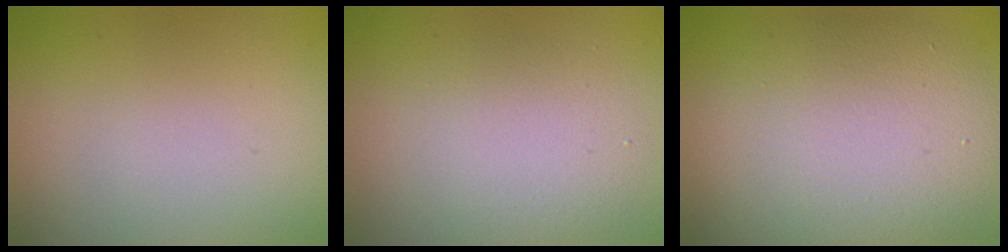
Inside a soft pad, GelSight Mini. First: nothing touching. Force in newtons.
{"total": 3.8, "press": 3.8, "slide": 0.4}
{"total": 8.5, "press": 8.5, "slide": 0.3}